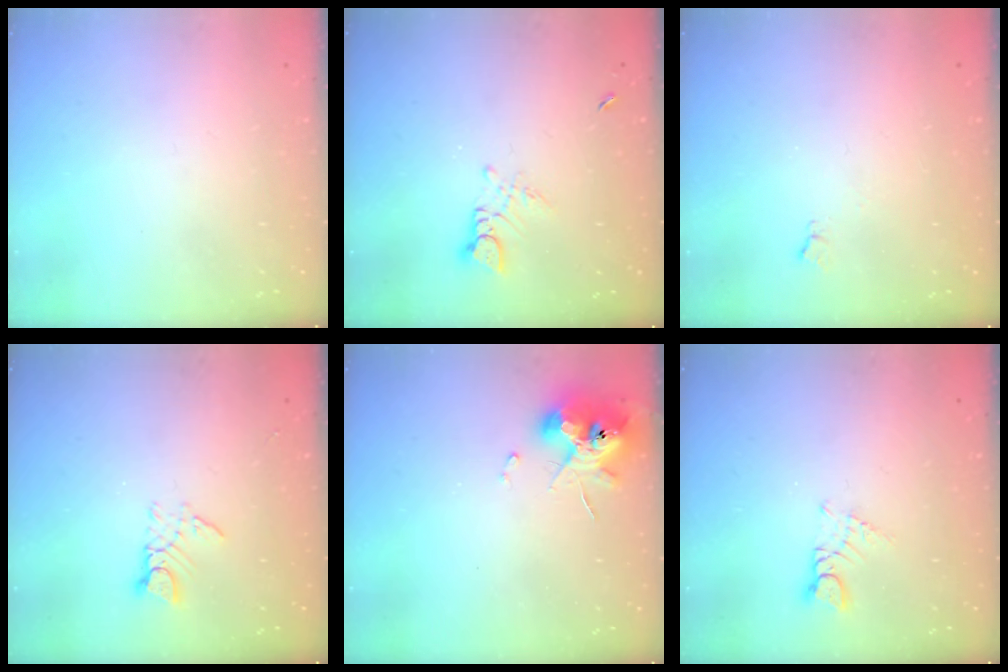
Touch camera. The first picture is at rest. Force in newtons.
{"total": 3.0, "press": 2.9, "slide": 0.3}
{"total": 2.8, "press": 2.8, "slide": 0.6}
{"total": 4.7, "press": 4.6, "slide": 0.2}
{"total": 11.6, "press": 11.5, "slide": 1.3}
{"total": 2.9, "press": 2.9, "slide": 0.3}